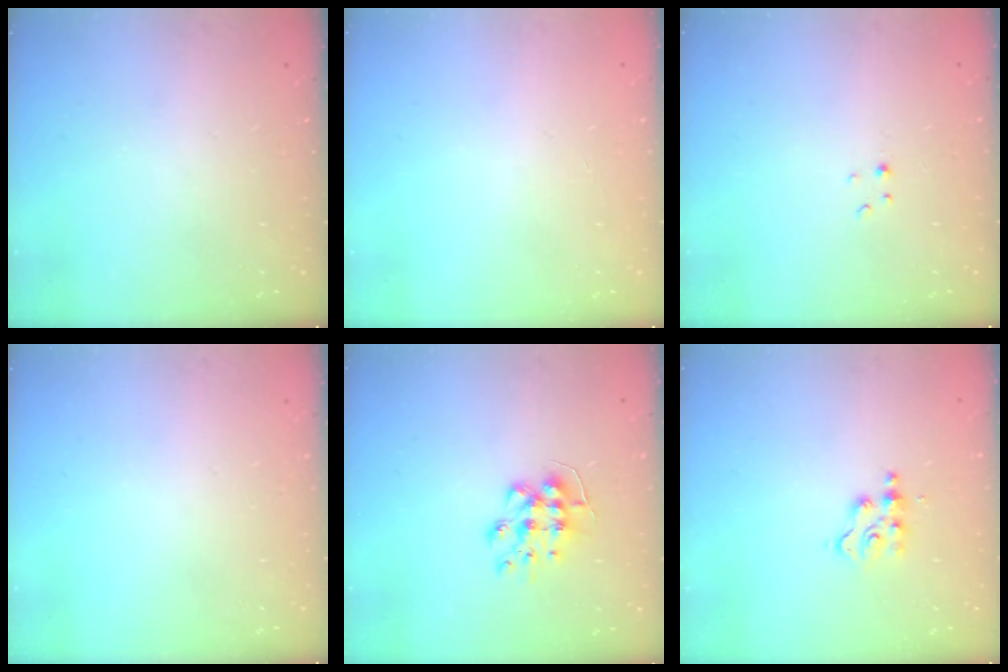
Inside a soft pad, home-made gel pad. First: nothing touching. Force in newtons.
{"total": 0.7, "press": 0.7, "slide": 0.2}
{"total": 1.1, "press": 1.1, "slide": 0.2}
{"total": 0.0}
{"total": 8.6, "press": 8.6, "slide": 0.6}
{"total": 4.5, "press": 4.4, "slide": 0.6}